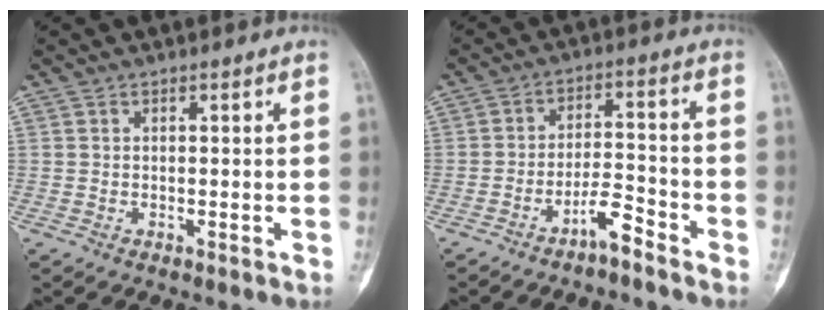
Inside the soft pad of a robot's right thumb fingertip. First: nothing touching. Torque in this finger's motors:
{"motor_torque": [-0.01, 0.09, 0.03, -0.09, 0.02]}